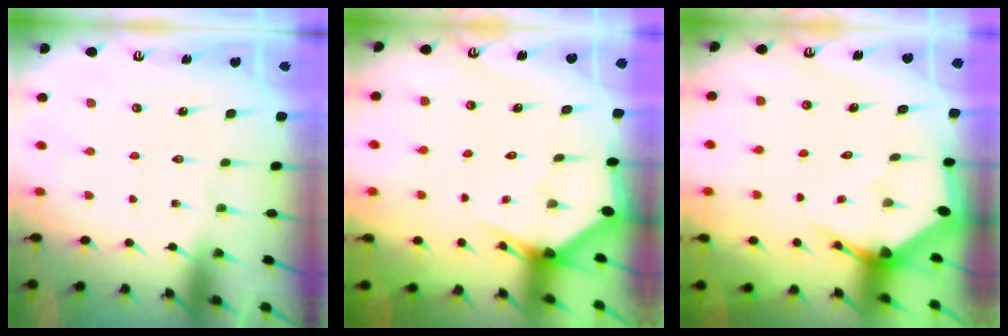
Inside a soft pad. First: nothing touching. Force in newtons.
{"total": 2.8, "press": 2.8, "slide": 0.2}
{"total": 4.6, "press": 4.6, "slide": 0.2}